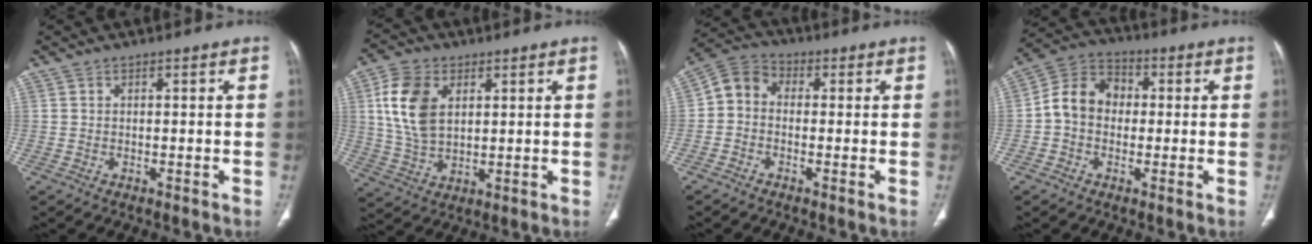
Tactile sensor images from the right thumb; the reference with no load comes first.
{"total": 11.6, "force": [3.3, 7.4, 8.2], "torque": [-0.156, -0.004, 0.068]}
{"total": 5.9, "force": [-0.5, 4.8, 3.5], "torque": [-0.051, 0.020, -0.030]}
{"total": 9.4, "force": [-0.2, 7.7, 5.5], "torque": [-0.080, 0.031, -0.020]}